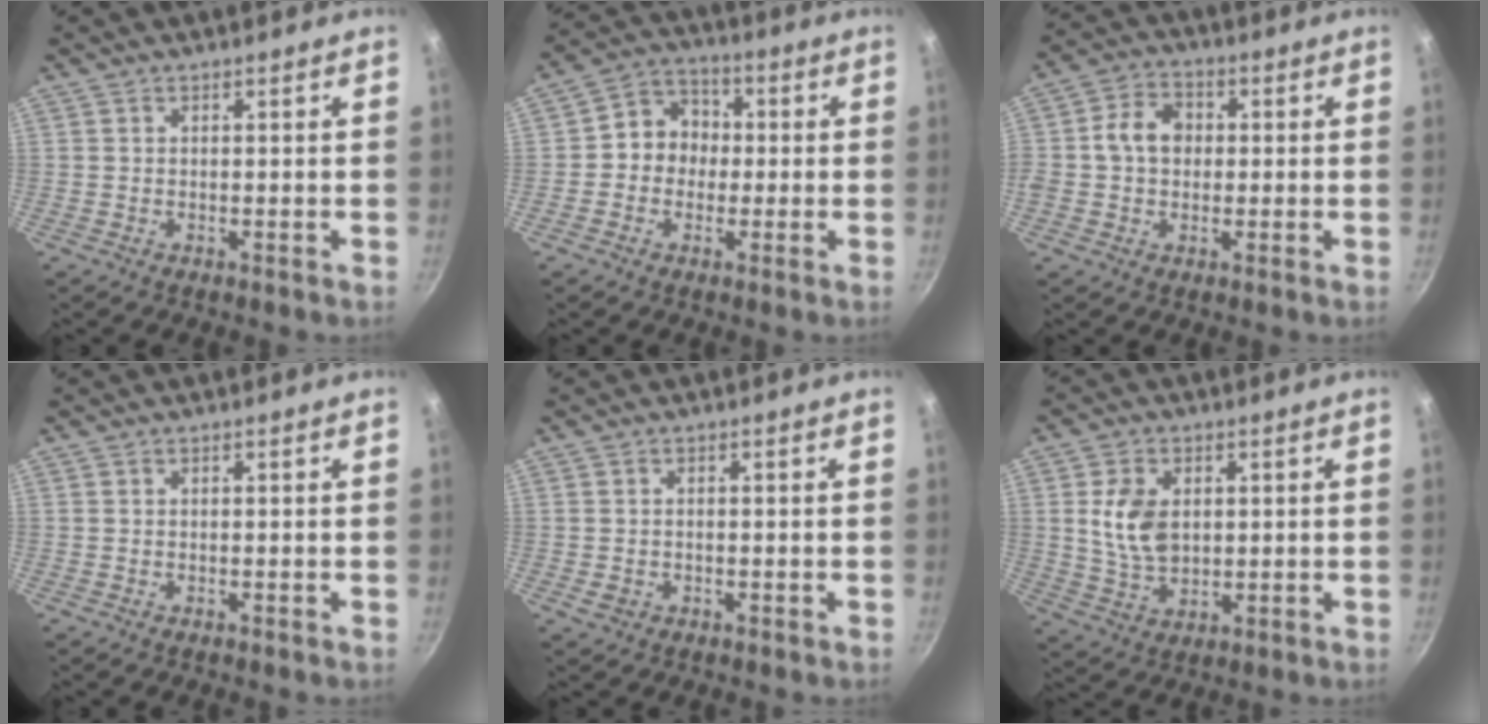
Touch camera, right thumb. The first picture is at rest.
{"total": 8.0, "force": [-0.3, 7.1, 3.5], "torque": [-0.017, 0.021, -0.023]}
{"total": 7.3, "force": [0.4, 6.1, 4.0], "torque": [-0.045, 0.012, -0.008]}
{"total": 0.0}
{"total": 1.7, "force": [-0.4, 1.4, 0.9], "torque": [-0.014, 0.001, -0.005]}
{"total": 8.8, "force": [1.5, 6.0, 6.2], "torque": [-0.102, -0.015, 0.033]}